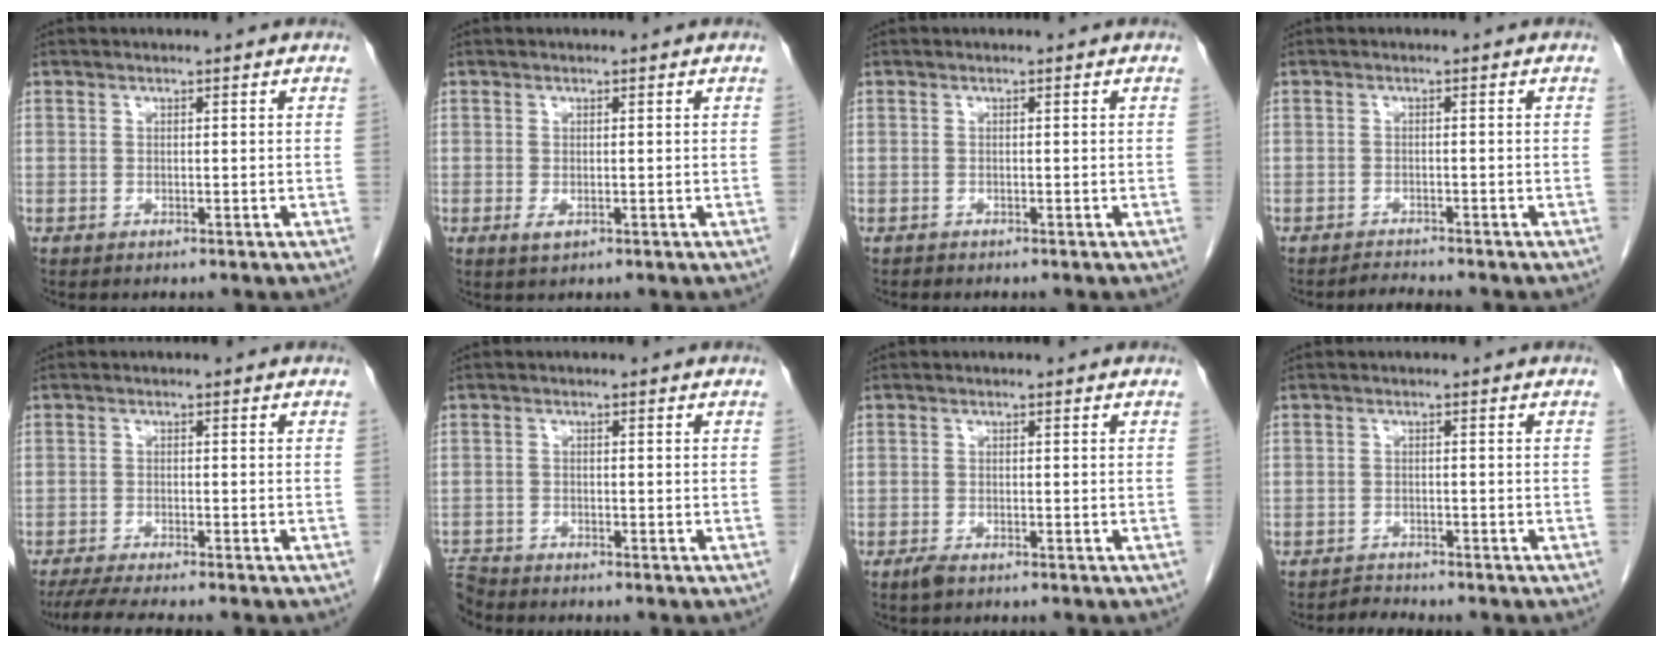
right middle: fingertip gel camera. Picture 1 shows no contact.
{"total": 1.2, "force": [-0.3, 0.6, 1.0], "torque": [-0.019, -0.003, -0.003]}
{"total": 0.0}
{"total": 1.7, "force": [-1.7, -0.5, 0.0], "torque": [-0.010, -0.013, -0.026]}
{"total": 6.7, "force": [-5.7, -0.1, 3.5], "torque": [-0.052, -0.018, -0.092]}
{"total": 3.2, "force": [-3.2, 0.2, -0.1], "torque": [0.004, -0.014, -0.062]}
{"total": 1.4, "force": [-1.0, 0.4, 0.9], "torque": [-0.024, -0.003, -0.017]}
{"total": 1.6, "force": [-1.5, -0.1, -0.4], "torque": [0.003, -0.011, -0.024]}